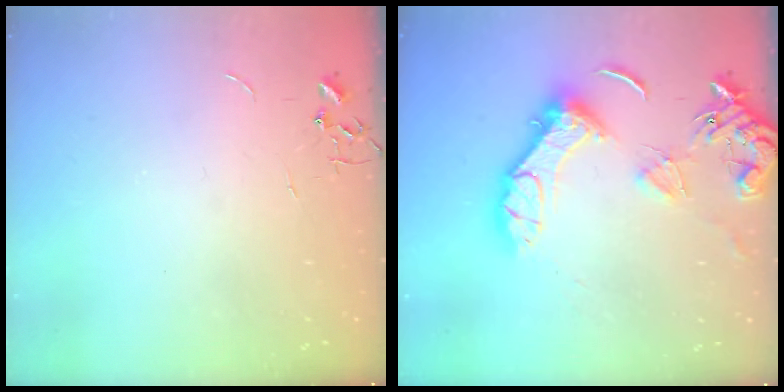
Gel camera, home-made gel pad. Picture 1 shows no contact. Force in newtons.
{"total": 15.8, "press": 15.7, "slide": 1.7}